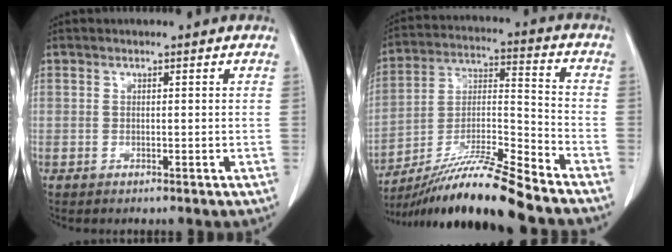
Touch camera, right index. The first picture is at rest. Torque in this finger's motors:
{"motor_torque": [1.10, -1.04, 0.31, 0.15]}